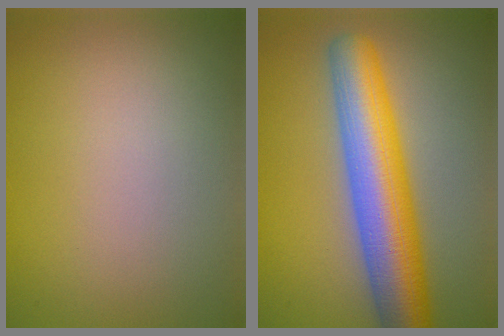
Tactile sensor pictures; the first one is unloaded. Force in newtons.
{"total": 9.4, "press": 9.4, "slide": 0.2}